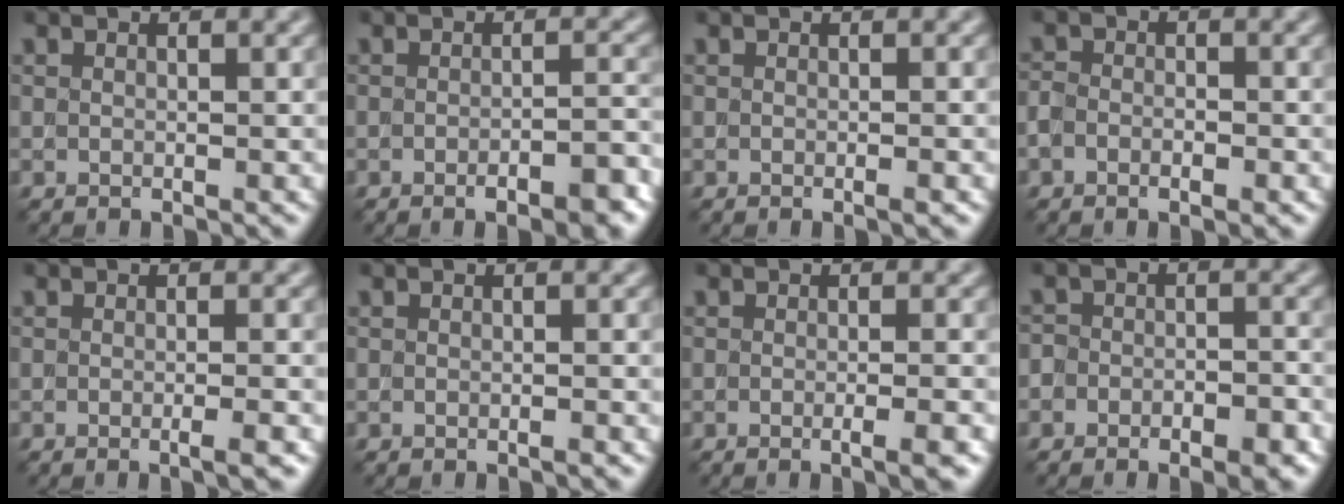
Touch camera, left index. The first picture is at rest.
{"total": 4.1, "force": [-2.0, 1.0, 3.4], "torque": [-0.042, 0.001, -0.026]}
{"total": 1.3, "force": [-0.1, 0.5, 1.2], "torque": [-0.007, -0.003, -0.004]}
{"total": 2.2, "force": [-1.0, 1.3, 1.4], "torque": [-0.017, 0.002, -0.017]}
{"total": 2.7, "force": [-0.4, 1.0, 2.4], "torque": [-0.007, 0.002, -0.014]}
{"total": 0.9, "force": [-0.2, 0.3, 0.8], "torque": [-0.006, -0.003, -0.007]}
{"total": 3.3, "force": [-0.7, 1.2, 3.0], "torque": [-0.008, 0.004, -0.016]}
{"total": 5.0, "force": [-3.1, 2.8, 2.7], "torque": [-0.013, 0.012, -0.047]}